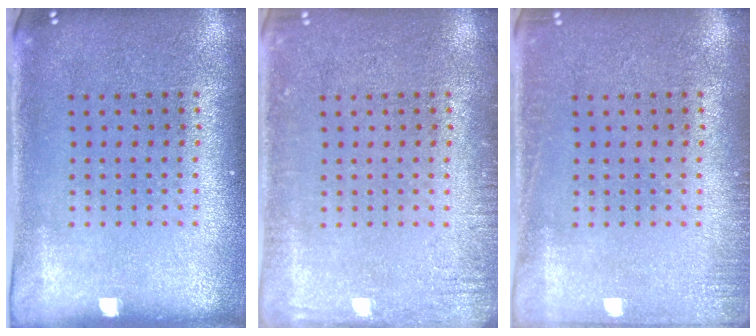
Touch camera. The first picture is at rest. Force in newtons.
{"total": 1.8, "press": 1.8, "slide": 0.2}
{"total": 1.3, "press": 1.3, "slide": 0.3}